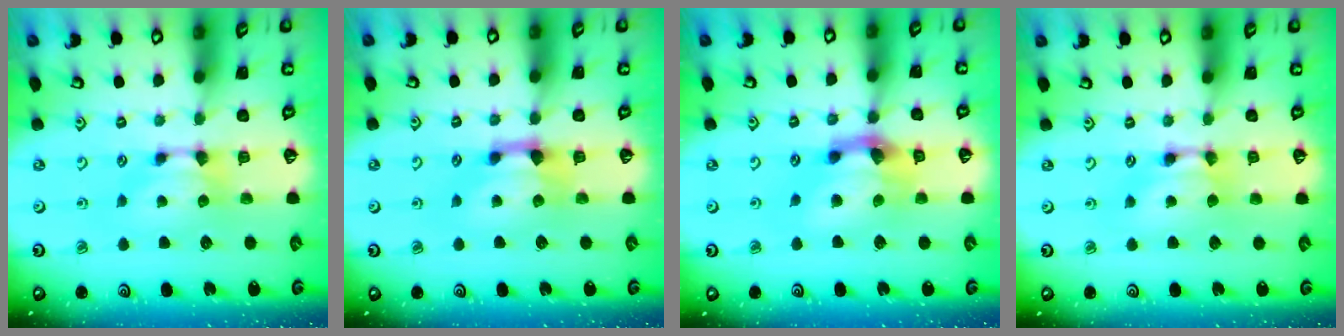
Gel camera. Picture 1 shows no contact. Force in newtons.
{"total": 1.5, "press": 0.5, "slide": 1.4}
{"total": 5.3, "press": 4.8, "slide": 2.2}
{"total": 1.6, "press": 1.6, "slide": 0.1}